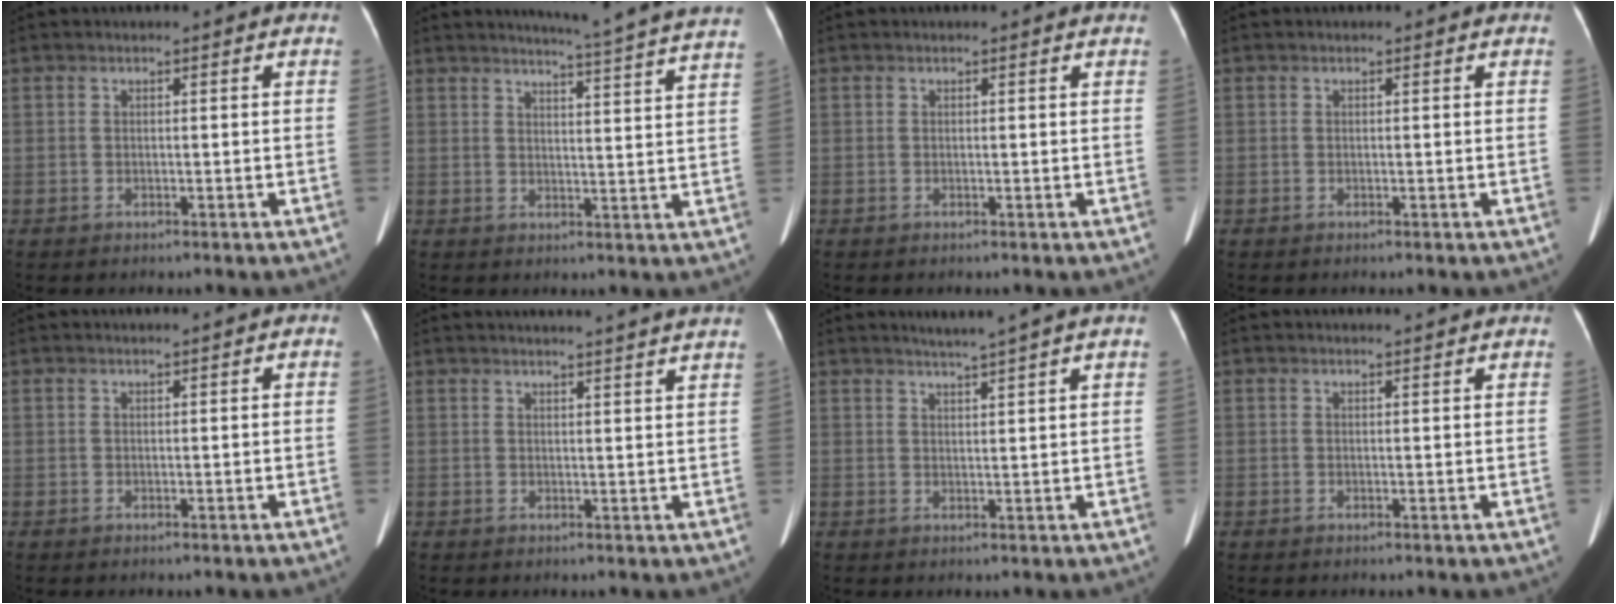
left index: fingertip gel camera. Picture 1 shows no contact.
{"total": 16.3, "force": [15.3, -1.8, 5.4], "torque": [-0.085, -0.072, 0.171]}
{"total": 0.5, "force": [0.5, 0.2, 0.1], "torque": [-0.008, 0.004, 0.000]}
{"total": 0.0}
{"total": 0.0}
{"total": 10.6, "force": [9.8, -1.3, 3.7], "torque": [-0.044, -0.007, 0.103]}
{"total": 3.4, "force": [2.7, -1.2, 1.7], "torque": [-0.027, -0.001, 0.051]}
{"total": 0.9, "force": [0.9, -0.1, 0.2], "torque": [-0.008, -0.001, 0.016]}